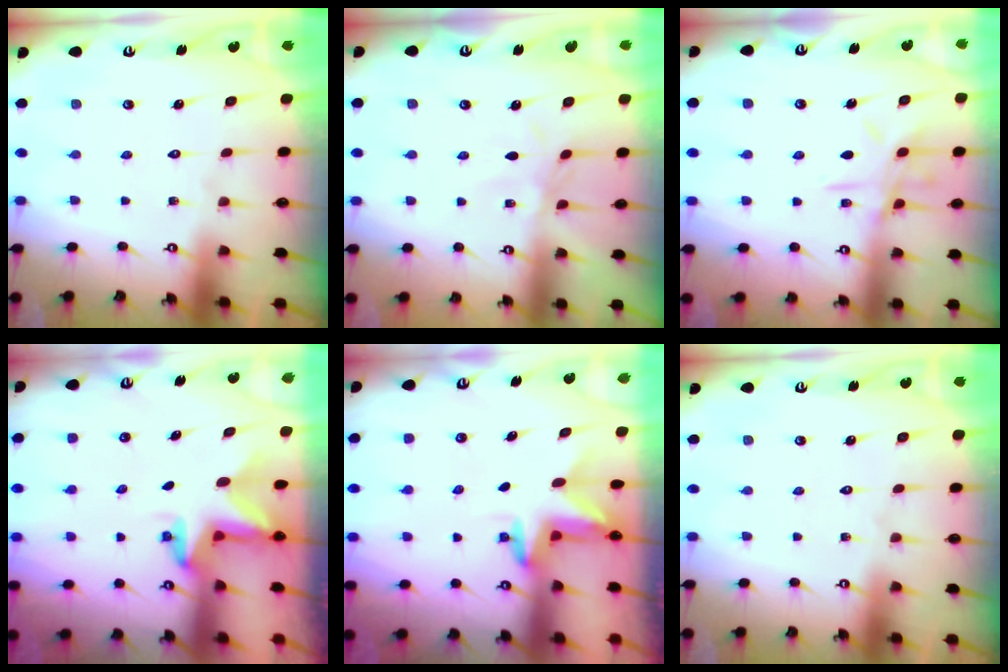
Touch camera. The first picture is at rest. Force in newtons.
{"total": 2.6, "press": 2.6, "slide": 0.4}
{"total": 10.3, "press": 10.3, "slide": 0.8}
{"total": 2.8, "press": 2.8, "slide": 0.2}
{"total": 3.1, "press": 3.1, "slide": 0.3}
{"total": 0.0}